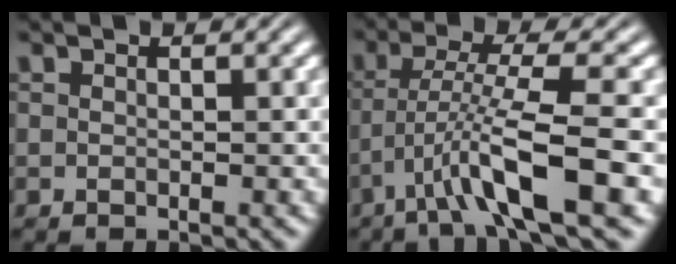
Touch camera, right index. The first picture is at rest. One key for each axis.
{"total": 5.8, "fx": -1.8, "fy": 0.6, "fz": 5.4, "tx": -0.102, "ty": -0.018, "tz": -0.018}